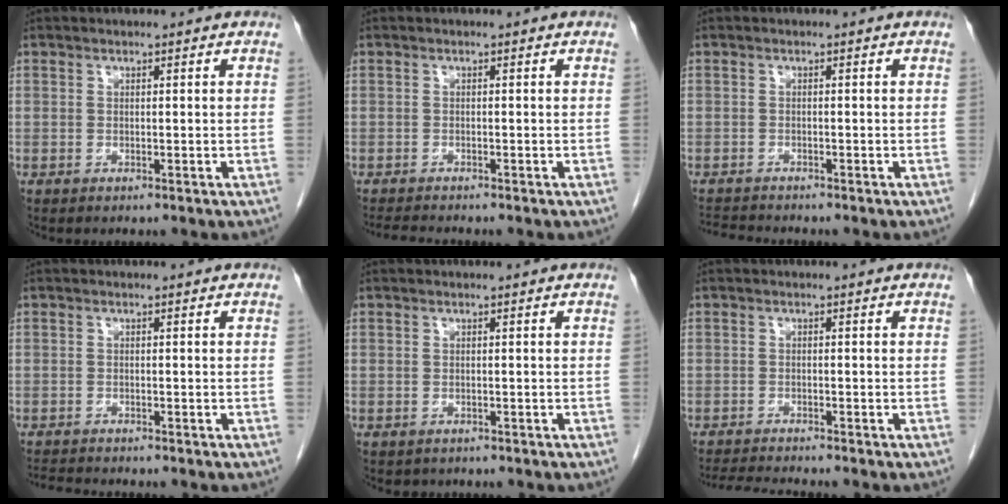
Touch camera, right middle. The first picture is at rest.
{"total": 2.7, "force": [-2.6, -0.1, 0.9], "torque": [-0.015, -0.012, -0.044]}
{"total": 2.6, "force": [-2.6, -0.2, 0.2], "torque": [-0.004, -0.015, -0.046]}
{"total": 2.5, "force": [-2.4, -0.1, 0.5], "torque": [-0.009, -0.012, -0.041]}
{"total": 0.9, "force": [-0.6, 0.7, 0.0], "torque": [-0.007, 0.001, -0.006]}
{"total": 4.0, "force": [-3.8, -0.7, 1.0], "torque": [-0.019, -0.019, -0.065]}